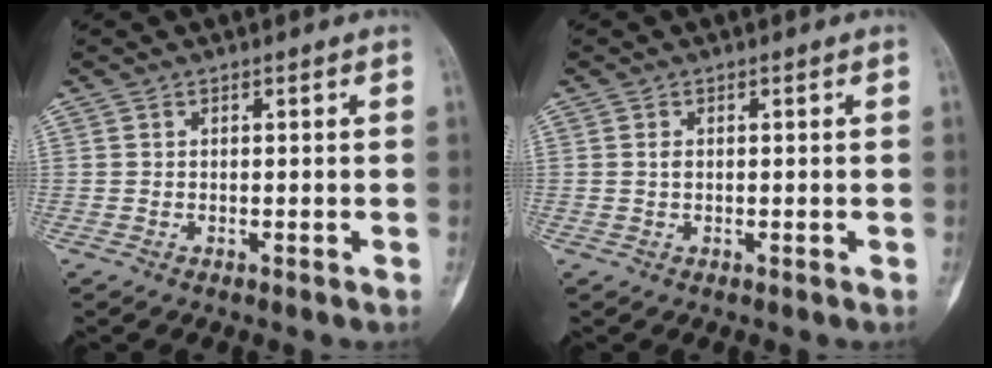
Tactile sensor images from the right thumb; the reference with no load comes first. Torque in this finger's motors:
{"motor_torque": [-0.05, 0.36, 0.21, 0.01, 0.06]}